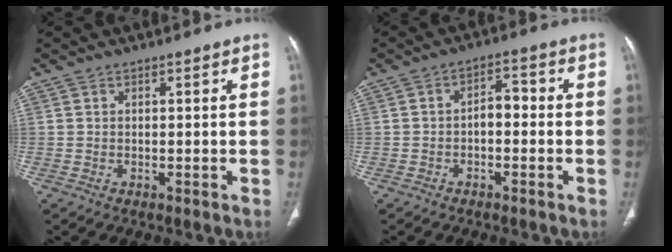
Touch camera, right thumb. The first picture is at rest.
{"total": 3.9, "force": [-1.0, 2.3, 3.0], "torque": [-0.035, 0.024, -0.022]}